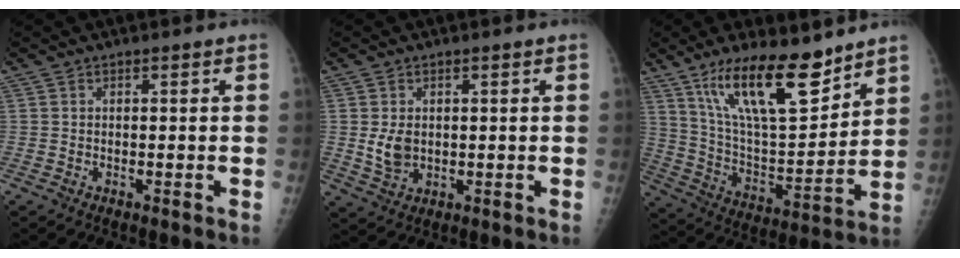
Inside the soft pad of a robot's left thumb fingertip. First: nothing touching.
{"total": 4.3, "force": [0.4, 3.1, 2.9], "torque": [-0.044, -0.010, 0.016]}
{"total": 19.2, "force": [12.9, 5.9, 12.9], "torque": [-0.188, -0.077, 0.237]}